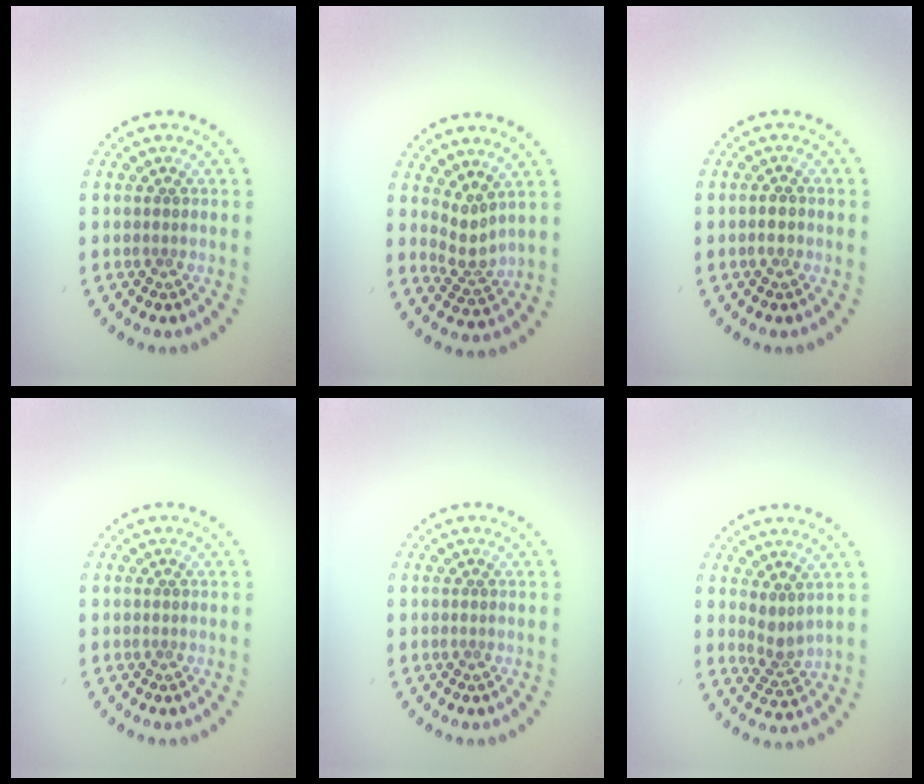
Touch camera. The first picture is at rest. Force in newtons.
{"total": 2.4, "press": 1.5, "slide": 1.9}
{"total": 1.1, "press": 1.1, "slide": 0.4}
{"total": 0.0}
{"total": 0.0}
{"total": 2.1, "press": 1.6, "slide": 1.3}